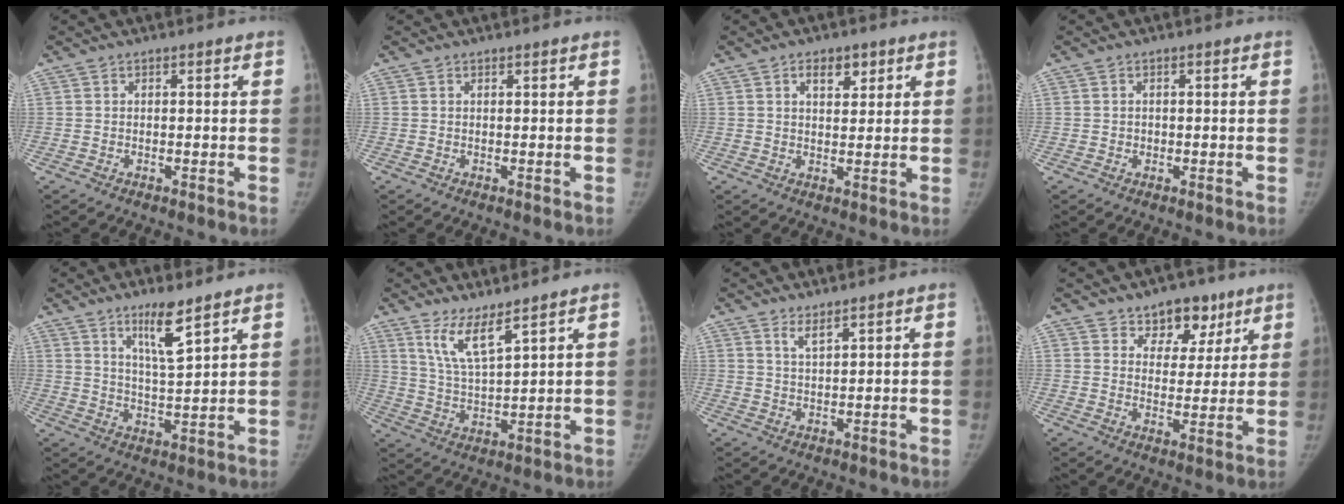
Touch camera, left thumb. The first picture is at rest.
{"total": 0.0}
{"total": 4.7, "force": [2.5, 2.7, 3.0], "torque": [-0.024, -0.011, 0.037]}
{"total": 0.8, "force": [-0.1, 0.8, 0.1], "torque": [0.002, 0.003, -0.001]}
{"total": 7.8, "force": [5.2, 1.1, 5.7], "torque": [-0.097, -0.041, 0.097]}
{"total": 6.9, "force": [5.1, 1.0, 4.6], "torque": [-0.088, -0.047, 0.109]}
{"total": 2.3, "force": [1.8, 0.3, 1.4], "torque": [-0.027, -0.016, 0.039]}
{"total": 8.3, "force": [5.6, 5.5, 2.8], "torque": [0.003, -0.027, 0.086]}